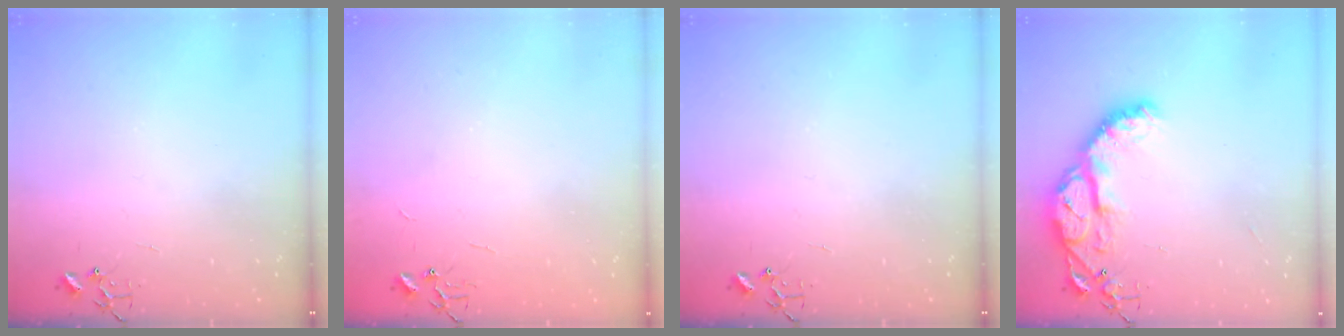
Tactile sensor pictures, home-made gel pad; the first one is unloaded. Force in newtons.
{"total": 2.2, "press": 2.2, "slide": 0.3}
{"total": 0.0}
{"total": 14.9, "press": 14.8, "slide": 1.5}